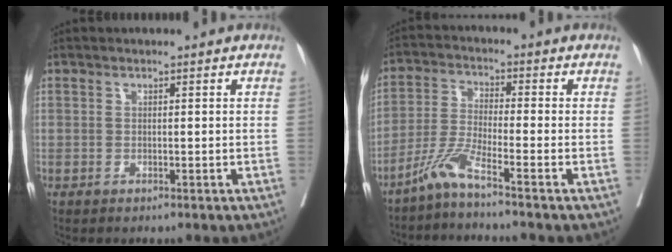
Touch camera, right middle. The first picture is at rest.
{"total": 4.6, "force": [-3.7, -1.0, 2.7], "torque": [-0.062, -0.015, -0.085]}